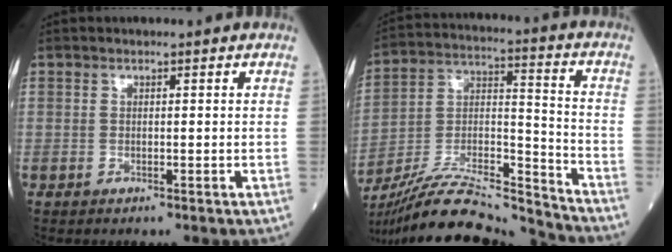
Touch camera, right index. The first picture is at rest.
{"total": 19.7, "force": [-18.9, 0.6, 5.5], "torque": [-0.118, 0.016, -0.326]}